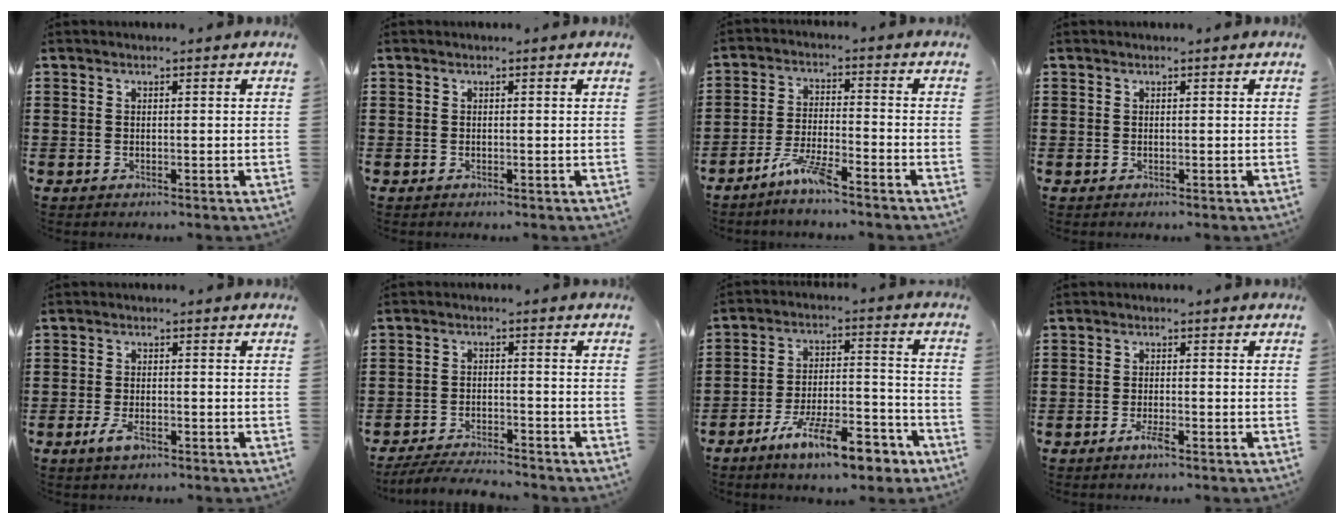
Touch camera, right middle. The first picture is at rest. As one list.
[{"total": 0.0}, {"total": 5.7, "force": [-4.4, 0.6, 3.5], "torque": [-0.084, -0.005, -0.086]}, {"total": 0.0}, {"total": 3.1, "force": [-1.6, 1.2, 2.4], "torque": [-0.054, -0.005, -0.033]}, {"total": 4.5, "force": [-4.3, 0.2, 1.1], "torque": [-0.024, -0.002, -0.088]}, {"total": 12.5, "force": [-9.0, 3.2, 8.0], "torque": [-0.128, 0.036, -0.161]}, {"total": 2.3, "force": [-1.3, 0.5, 1.8], "torque": [-0.037, 0.000, -0.027]}]